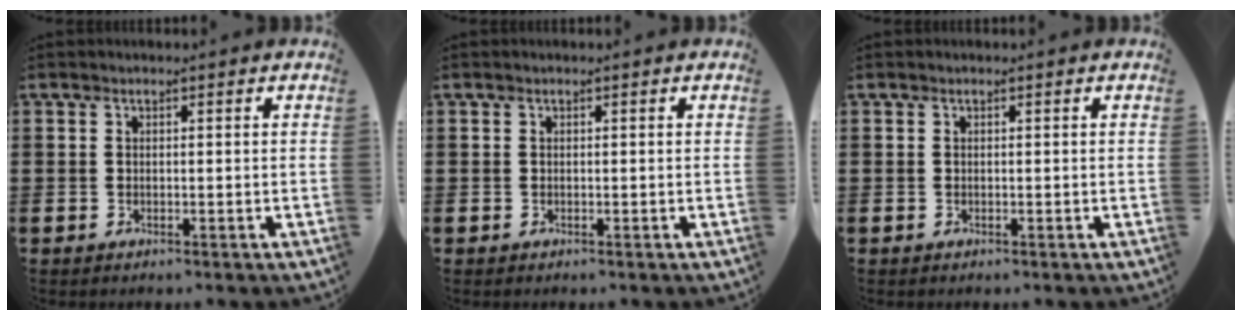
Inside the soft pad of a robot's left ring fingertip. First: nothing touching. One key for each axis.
{"total": 0.0}
{"total": 0.0}